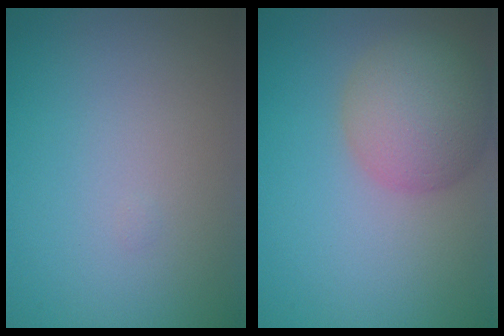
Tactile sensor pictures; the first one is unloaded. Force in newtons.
{"total": 6.0, "press": 6.0, "slide": 0.4}